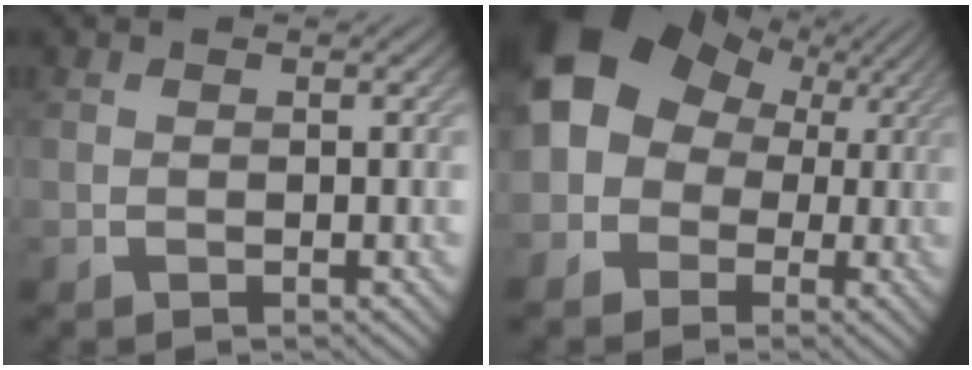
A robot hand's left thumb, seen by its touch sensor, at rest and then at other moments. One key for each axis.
{"total": 12.1, "fx": 2.3, "fy": 10.5, "fz": 5.6, "tx": -0.131, "ty": 0.007, "tz": 0.024}